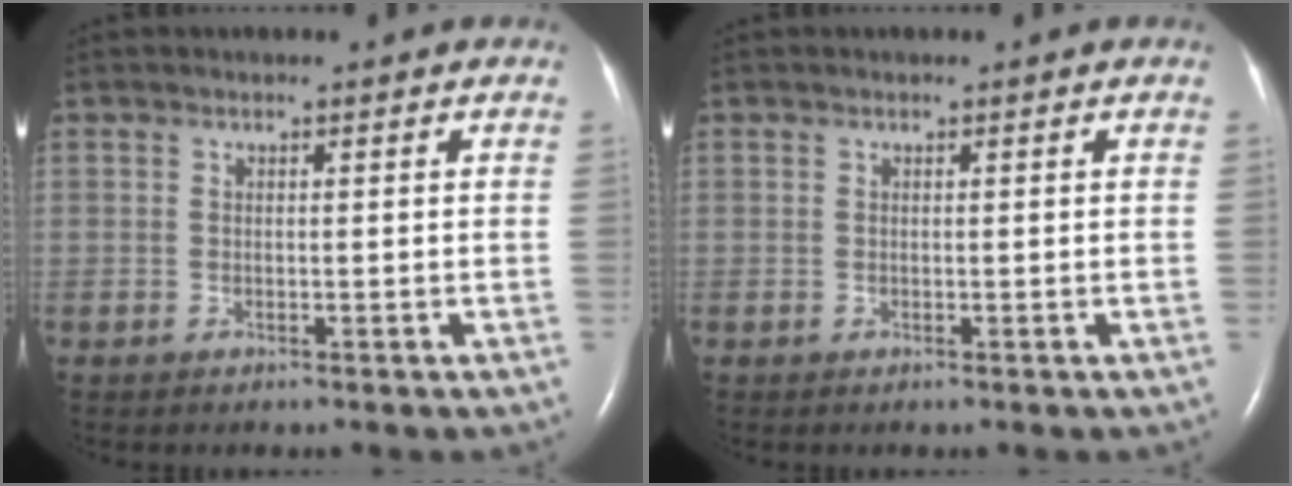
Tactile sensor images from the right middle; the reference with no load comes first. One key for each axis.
{"total": 0.0}